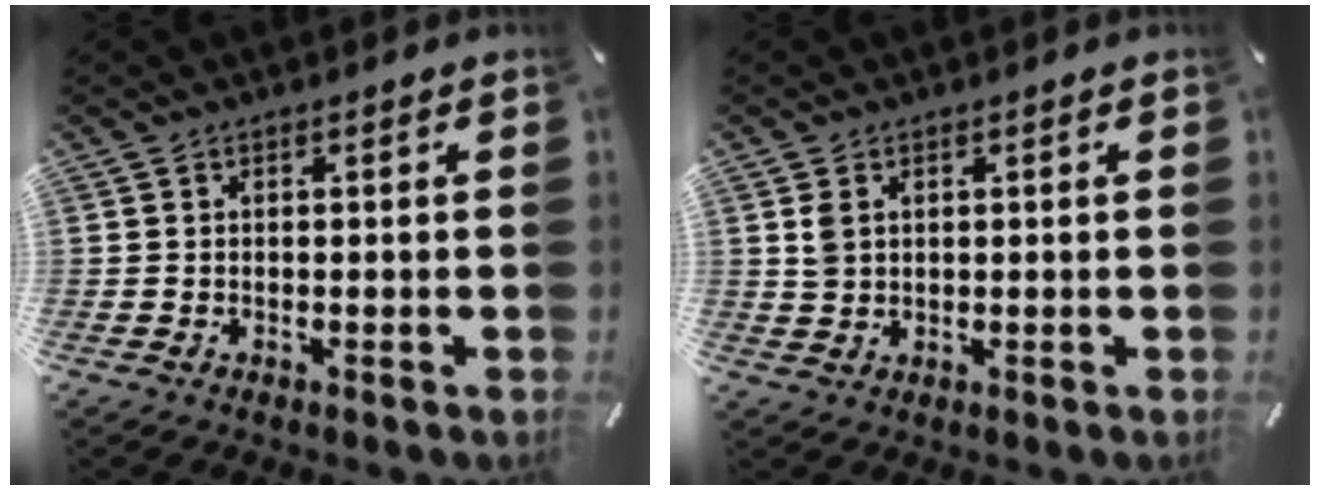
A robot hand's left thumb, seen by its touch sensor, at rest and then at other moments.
{"total": 2.9, "force": [1.1, 2.3, 1.3], "torque": [-0.029, 0.006, 0.021]}